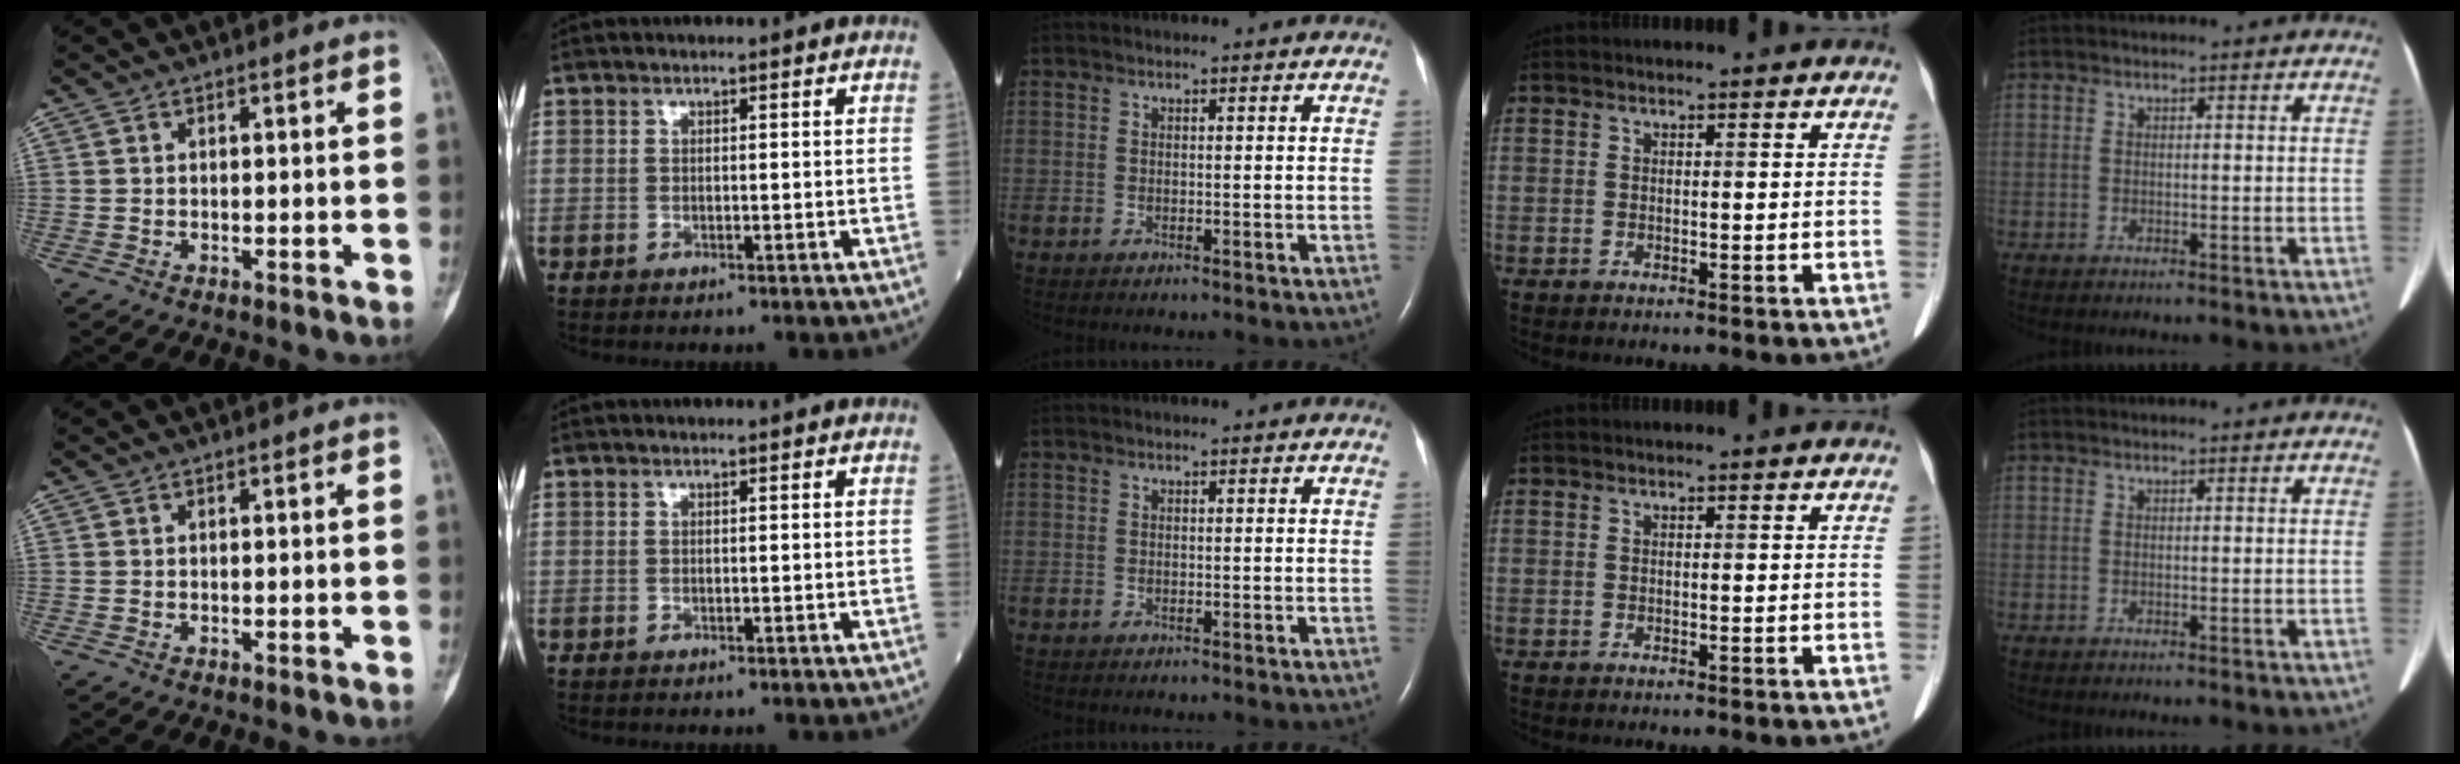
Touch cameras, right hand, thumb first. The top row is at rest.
{}